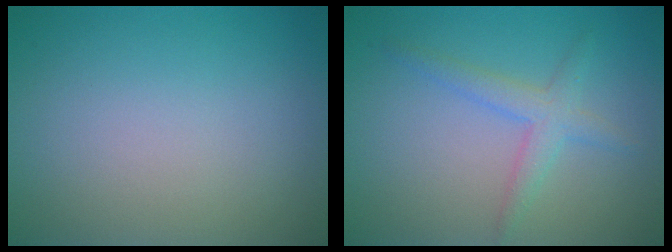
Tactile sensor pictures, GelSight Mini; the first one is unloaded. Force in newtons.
{"total": 2.4, "press": 2.4, "slide": 0.1}